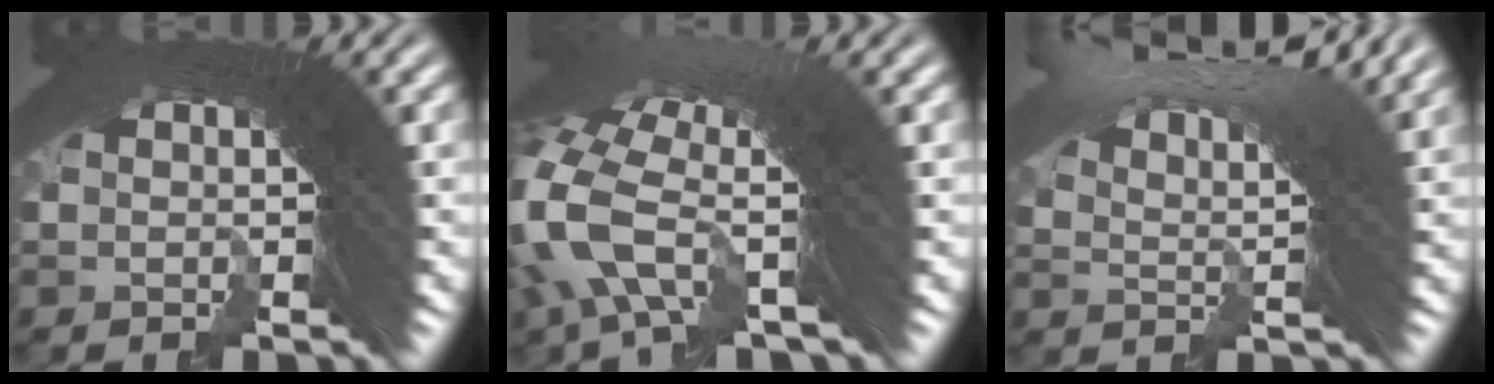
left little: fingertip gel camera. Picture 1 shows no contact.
{"total": 5.9, "force": [-0.2, 2.9, 5.1], "torque": [-0.129, -0.012, -0.004]}
{"total": 8.1, "force": [5.7, 1.2, 5.6], "torque": [-0.074, 0.026, 0.085]}